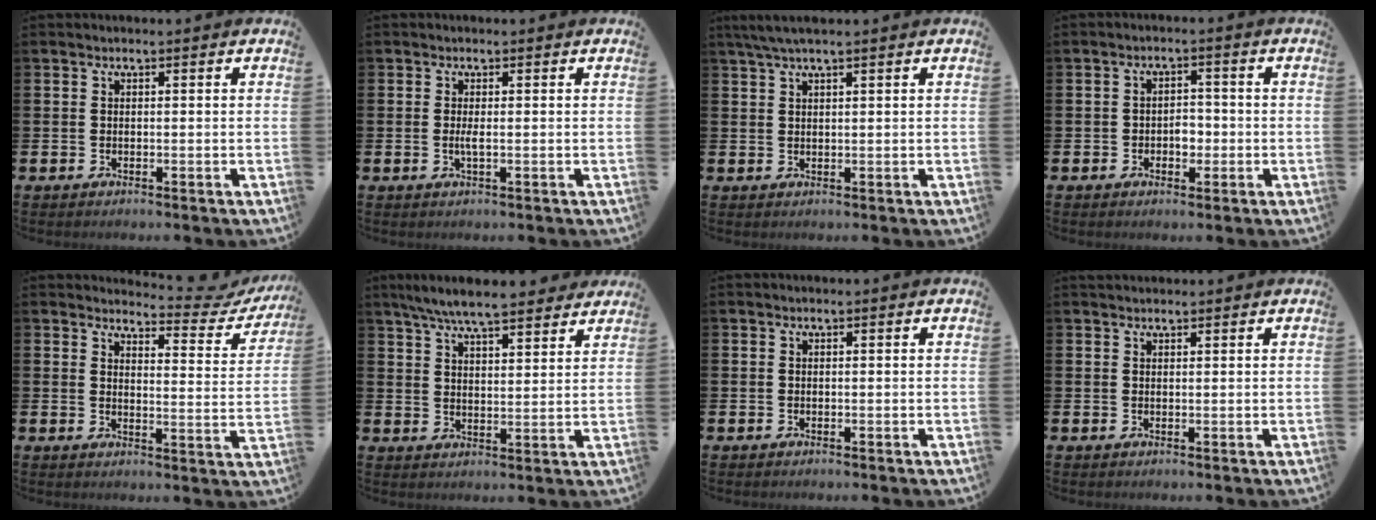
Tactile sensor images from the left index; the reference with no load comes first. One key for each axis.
{"total": 1.2, "fx": -0.1, "fy": 0.1, "fz": 1.2, "tx": -0.029, "ty": 0.000, "tz": -0.001}
{"total": 2.6, "fx": 2.1, "fy": 0.1, "fz": 1.6, "tx": -0.041, "ty": 0.002, "tz": 0.039}
{"total": 2.5, "fx": -0.7, "fy": 1.8, "fz": 1.5, "tx": -0.014, "ty": -0.002, "tz": -0.021}
{"total": 3.7, "fx": 3.5, "fy": 0.9, "fz": 1.1, "tx": -0.017, "ty": -0.031, "tz": 0.051}
{"total": 7.2, "fx": 6.7, "fy": 0.9, "fz": 2.6, "tx": -0.068, "ty": -0.028, "tz": 0.120}
{"total": 0.0}
{"total": 1.0, "fx": 0.9, "fy": 0.2, "fz": 0.1, "tx": 0.006, "ty": -0.002, "tz": 0.016}